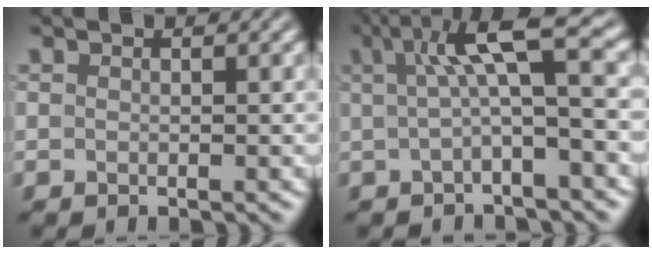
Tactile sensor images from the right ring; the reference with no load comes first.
{"total": 6.0, "force": [1.0, 1.1, 5.8], "torque": [-0.090, 0.017, 0.007]}